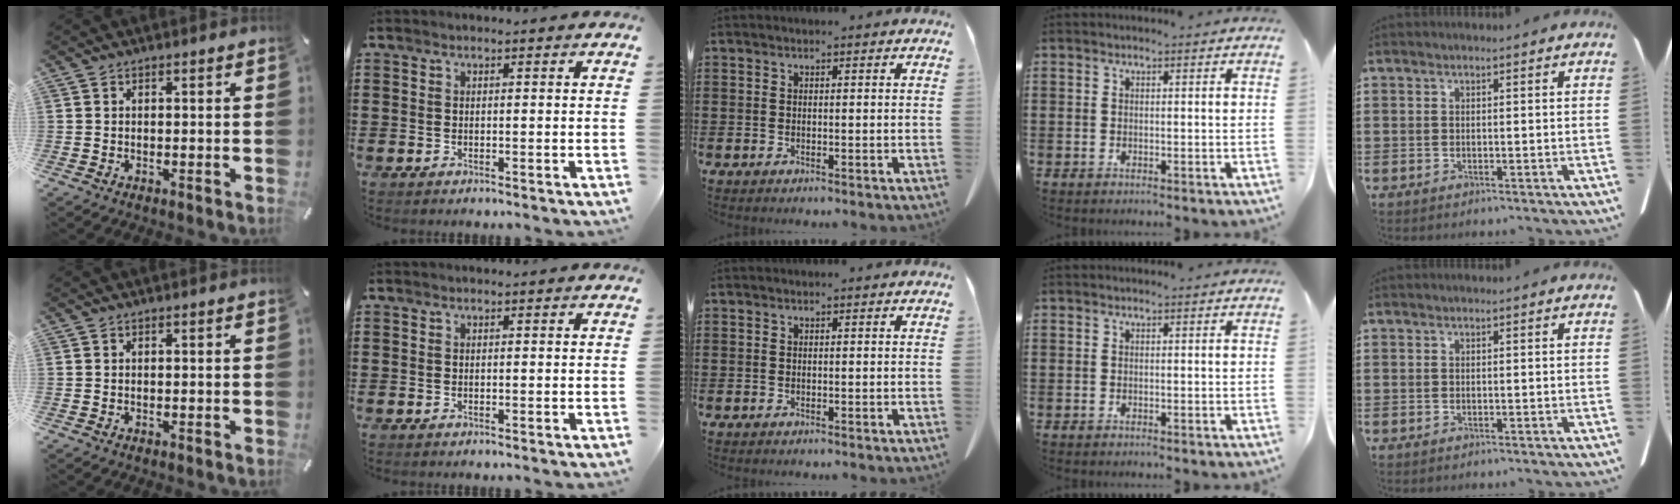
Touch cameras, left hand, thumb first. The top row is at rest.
{}